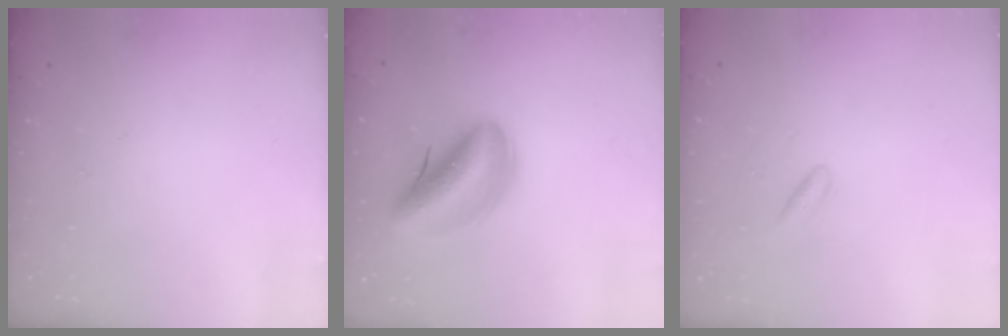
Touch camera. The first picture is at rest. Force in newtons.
{"total": 14.0, "press": 13.3, "slide": 4.1}
{"total": 2.5, "press": 2.3, "slide": 1.0}